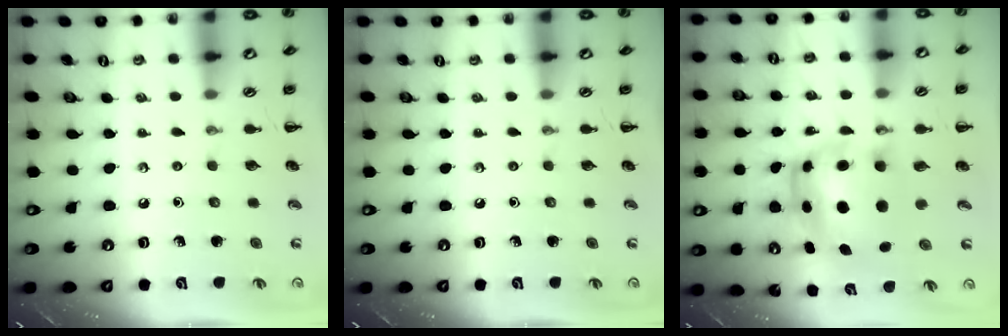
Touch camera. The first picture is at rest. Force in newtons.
{"total": 0.0}
{"total": 7.0, "press": 6.8, "slide": 1.7}